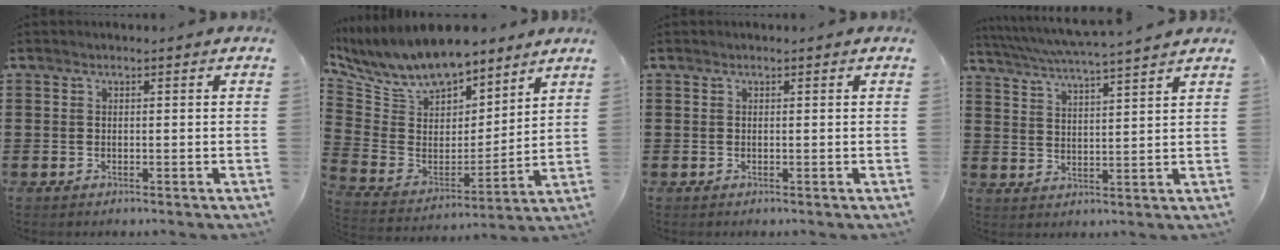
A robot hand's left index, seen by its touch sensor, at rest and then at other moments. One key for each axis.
{"total": 9.6, "fx": 8.6, "fy": 3.4, "fz": 2.3, "tx": -0.095, "ty": -0.053, "tz": 0.157}
{"total": 0.0}
{"total": 4.0, "fx": 3.8, "fy": -0.6, "fz": 1.3, "tx": -0.042, "ty": -0.028, "tz": 0.061}